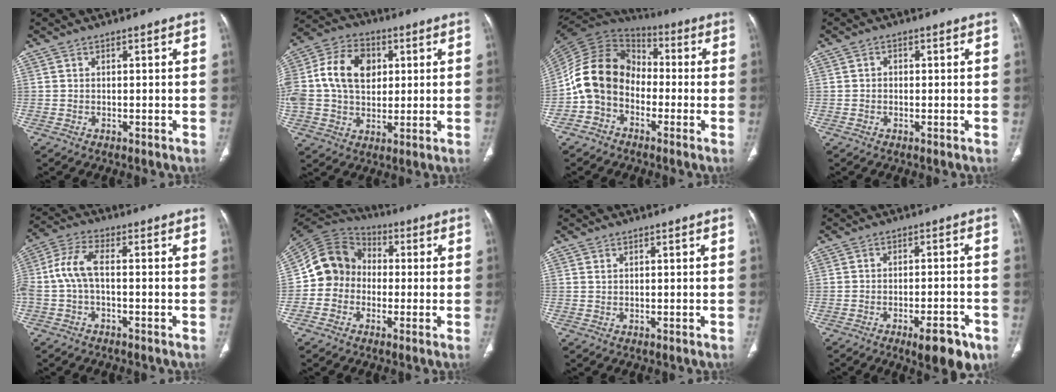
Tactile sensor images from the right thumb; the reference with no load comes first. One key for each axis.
{"total": 17.1, "fx": 2.9, "fy": 12.5, "fz": 11.2, "tx": -0.219, "ty": 0.015, "tz": 0.050}
{"total": 13.7, "fx": -3.2, "fy": 10.6, "fz": 8.0, "tx": -0.140, "ty": 0.057, "tz": -0.076}
{"total": 1.0, "fx": -0.1, "fy": 0.9, "fz": 0.4, "tx": 0.004, "ty": 0.005, "tz": -0.006}
{"total": 7.0, "fx": -0.7, "fy": 2.8, "fz": 6.4, "tx": -0.152, "ty": 0.025, "tz": -0.023}
{"total": 10.8, "fx": -1.3, "fy": 9.6, "fz": 4.6, "tx": -0.070, "ty": 0.033, "tz": -0.040}
{"total": 0.0}
{"total": 8.4, "fx": -4.8, "fy": 2.6, "fz": 6.4, "tx": -0.076, "ty": 0.014, "tz": -0.063}